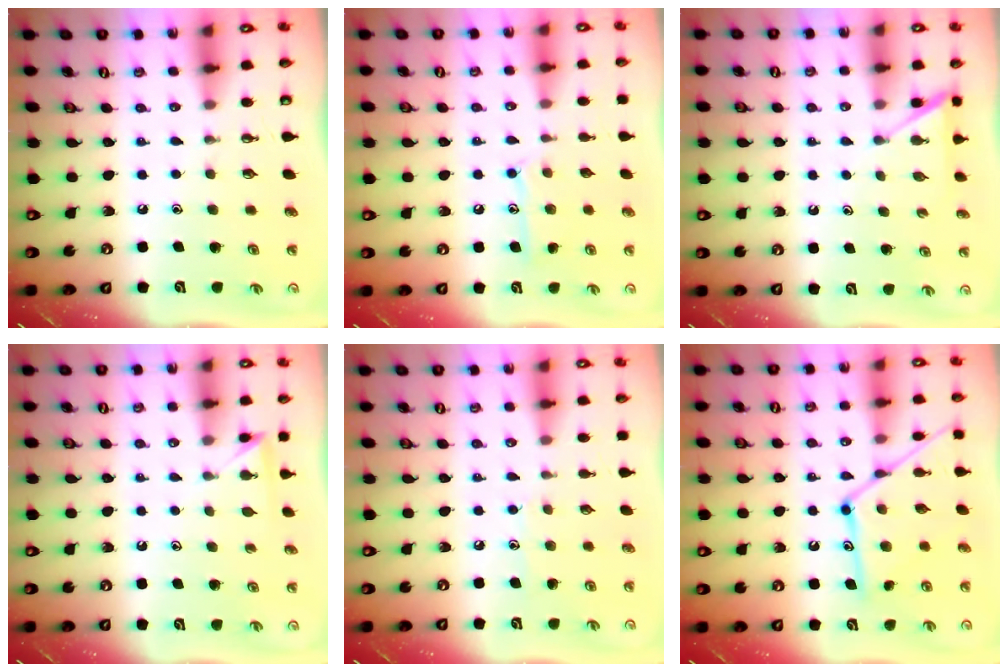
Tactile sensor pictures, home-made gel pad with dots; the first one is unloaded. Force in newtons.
{"total": 10.1, "press": 10.1, "slide": 0.7}
{"total": 4.6, "press": 4.6, "slide": 0.5}
{"total": 2.9, "press": 2.9, "slide": 0.3}
{"total": 6.3, "press": 6.2, "slide": 0.7}
{"total": 15.1, "press": 15.1, "slide": 1.0}